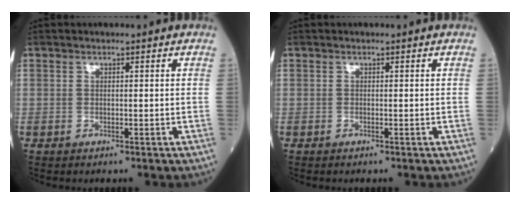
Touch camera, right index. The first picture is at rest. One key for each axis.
{"total": 0.0}